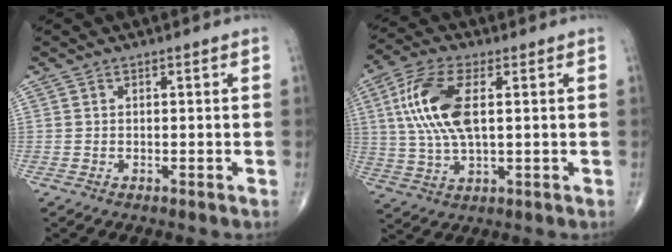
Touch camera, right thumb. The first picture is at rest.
{"total": 13.3, "force": [2.6, 5.8, 11.7], "torque": [-0.255, 0.006, 0.052]}